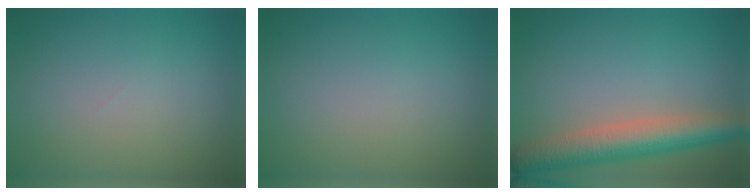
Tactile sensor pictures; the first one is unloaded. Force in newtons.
{"total": 0.0}
{"total": 6.4, "press": 6.4, "slide": 0.3}